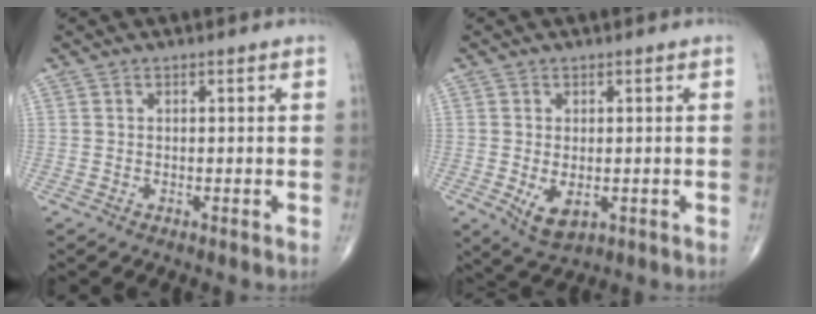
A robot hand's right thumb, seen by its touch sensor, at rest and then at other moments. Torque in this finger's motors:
{"motor_torque": [-0.33, 0.49, 0.19, 0.13, 0.08]}